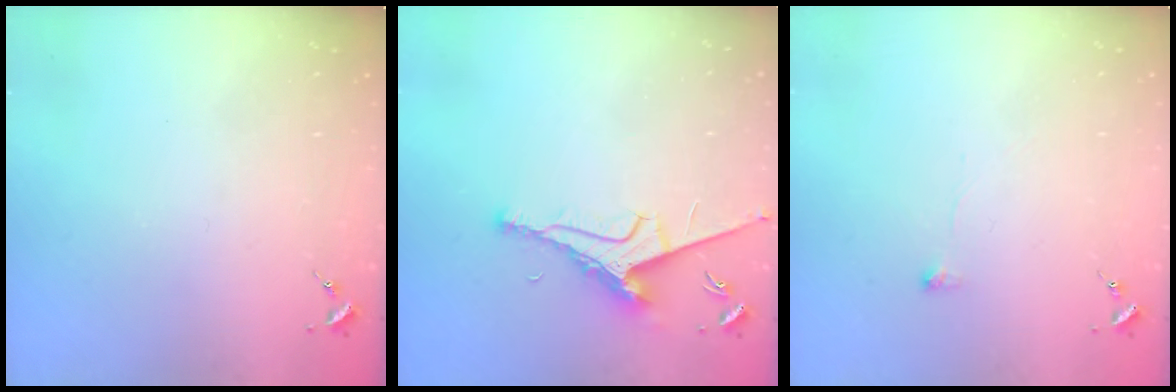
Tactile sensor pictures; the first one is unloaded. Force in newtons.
{"total": 7.9, "press": 7.8, "slide": 1.2}
{"total": 4.6, "press": 4.6, "slide": 0.6}